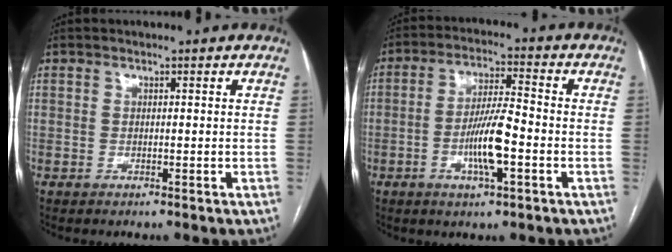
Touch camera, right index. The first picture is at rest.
{"total": 8.7, "force": [-2.6, 1.3, 8.2], "torque": [-0.156, 0.002, -0.049]}